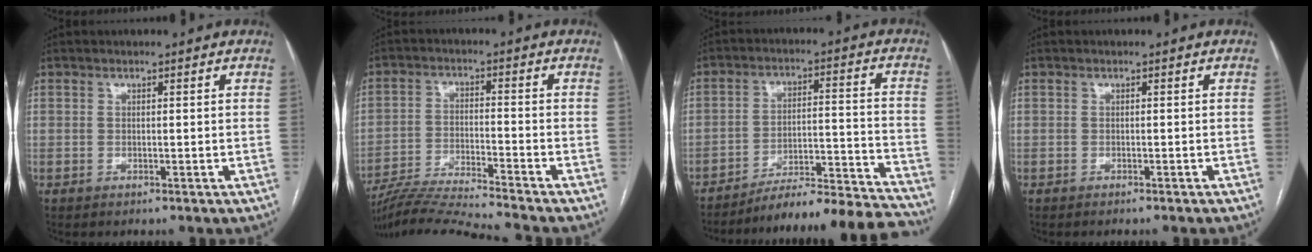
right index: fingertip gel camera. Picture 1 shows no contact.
{"total": 13.2, "force": [-12.2, -2.3, 4.4], "torque": [-0.067, -0.016, -0.211]}
{"total": 19.3, "force": [-18.6, -0.5, 5.2], "torque": [-0.054, 0.014, -0.268]}
{"total": 2.1, "force": [-1.9, 0.0, 0.8], "torque": [-0.013, -0.001, -0.022]}